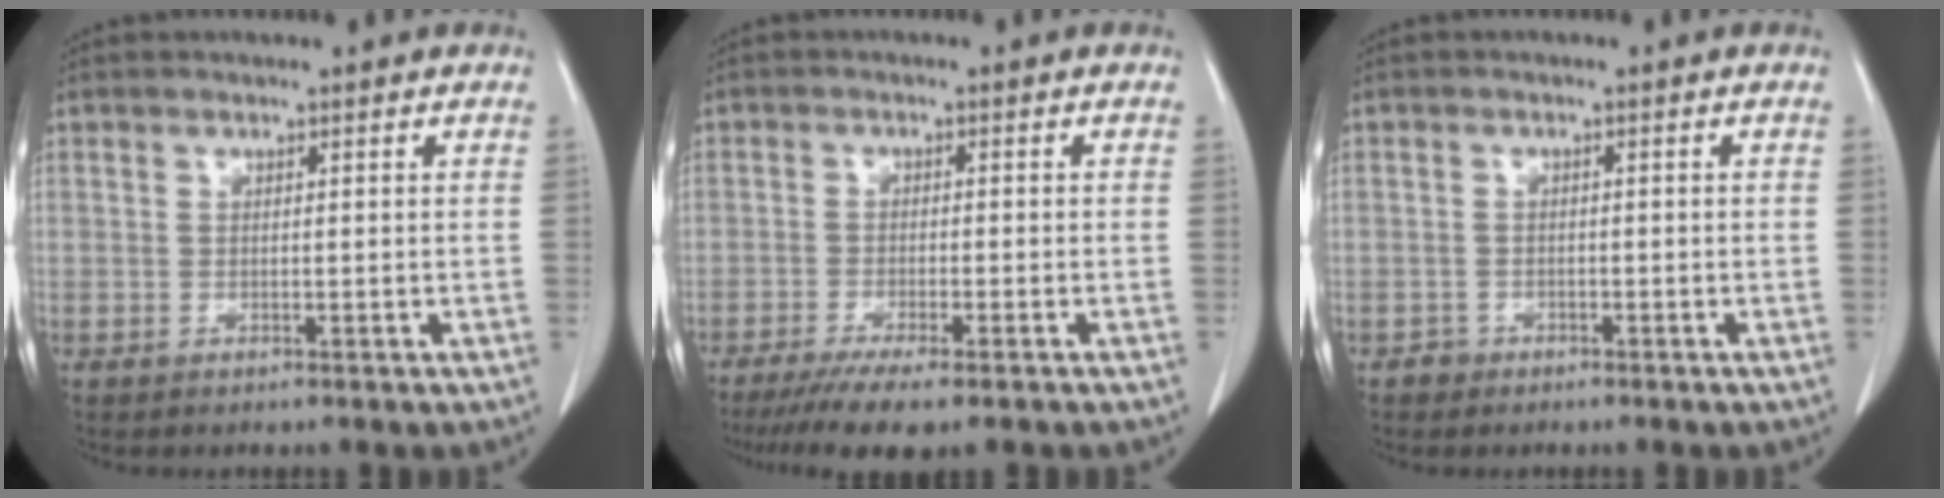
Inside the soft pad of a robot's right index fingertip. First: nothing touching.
{"total": 7.6, "force": [-5.6, 0.4, 5.1], "torque": [-0.080, -0.018, -0.088]}
{"total": 1.4, "force": [-1.0, 1.1, -0.2], "torque": [-0.001, 0.005, -0.020]}